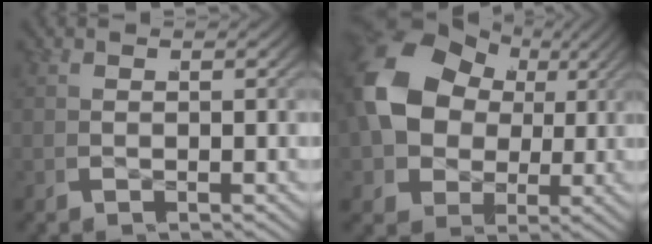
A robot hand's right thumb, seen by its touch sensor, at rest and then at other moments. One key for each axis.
{"total": 12.3, "fx": 1.7, "fy": 9.3, "fz": 7.9, "tx": -0.204, "ty": -0.040, "tz": 0.050}